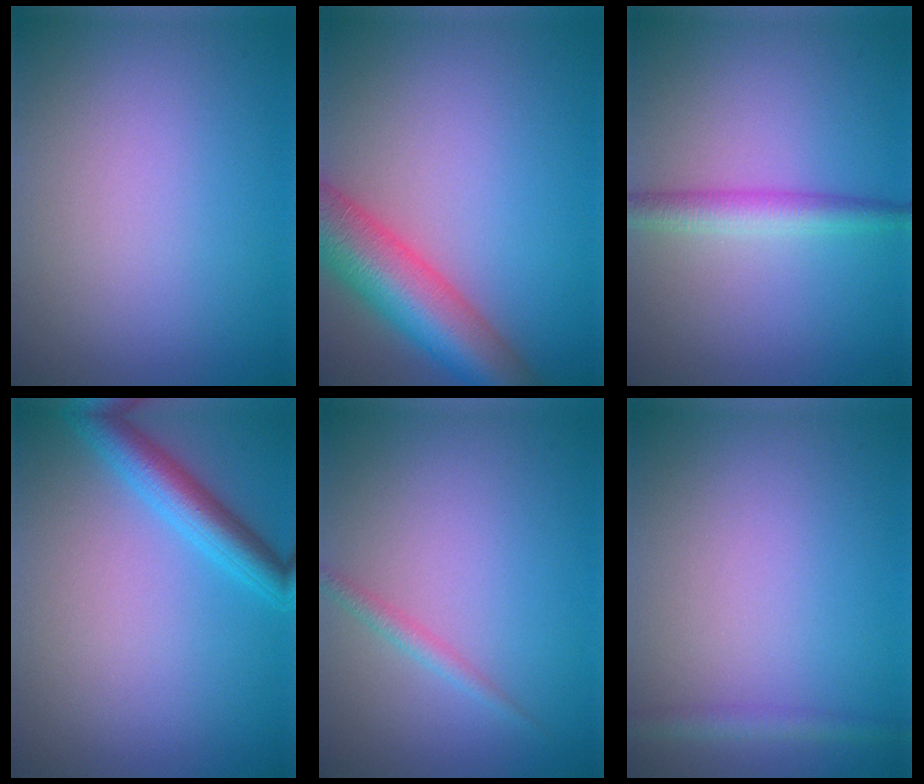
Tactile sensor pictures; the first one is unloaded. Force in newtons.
{"total": 8.5, "press": 8.5, "slide": 0.4}
{"total": 2.8, "press": 2.8, "slide": 0.0}
{"total": 4.2, "press": 4.2, "slide": 0.1}
{"total": 1.2, "press": 1.2, "slide": 0.0}
{"total": 1.6, "press": 1.6, "slide": 0.1}